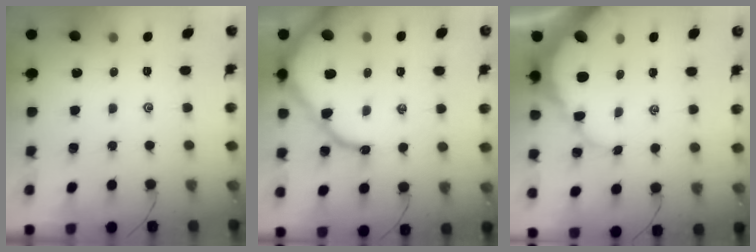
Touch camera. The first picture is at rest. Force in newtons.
{"total": 13.2, "press": 13.1, "slide": 1.5}
{"total": 10.3, "press": 10.2, "slide": 1.3}